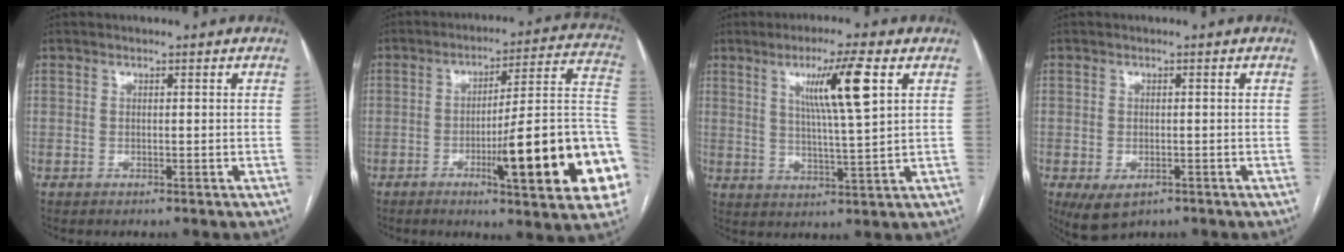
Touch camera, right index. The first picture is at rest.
{"total": 21.7, "force": [-6.7, 1.8, 20.6], "torque": [-0.200, 0.010, -0.089]}
{"total": 9.5, "force": [3.8, -0.4, 8.7], "torque": [-0.151, -0.001, 0.066]}
{"total": 4.4, "force": [-2.0, 2.5, 2.9], "torque": [-0.057, -0.008, -0.022]}